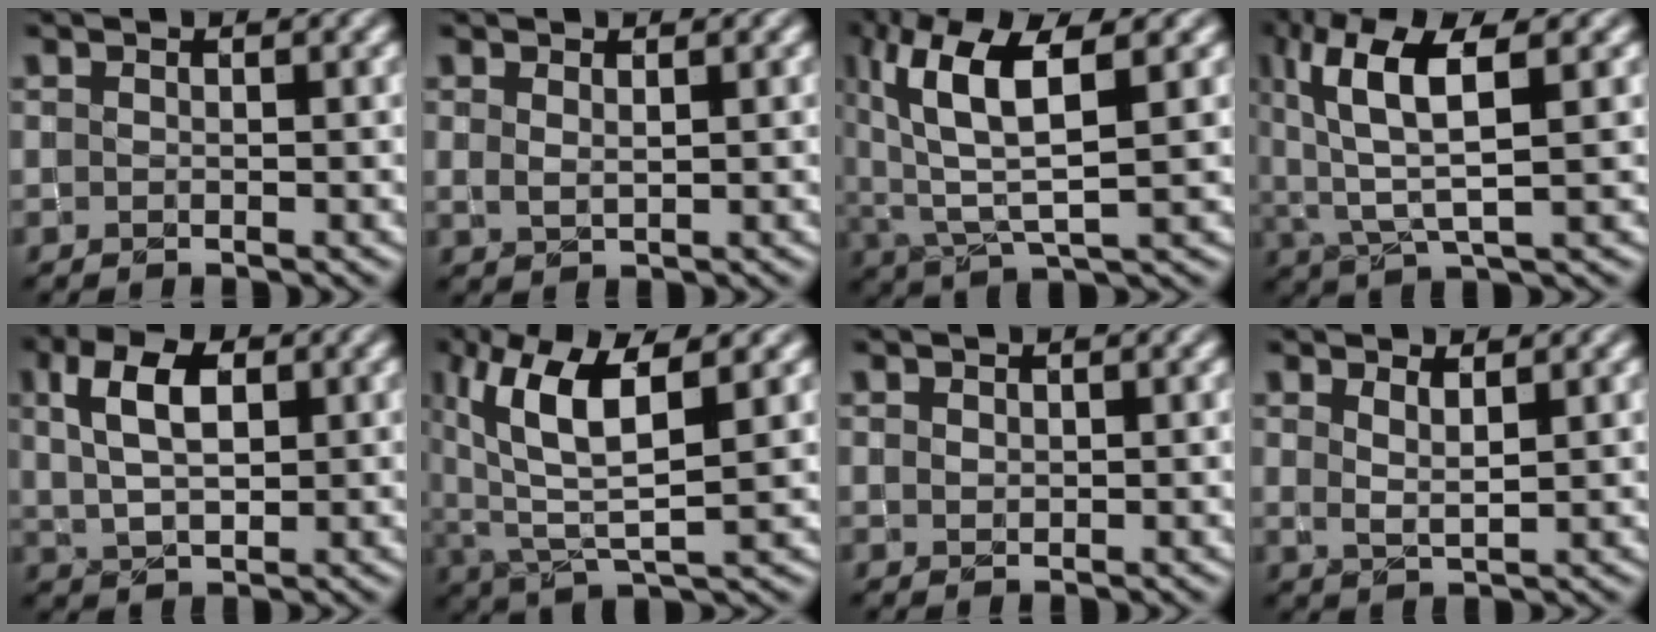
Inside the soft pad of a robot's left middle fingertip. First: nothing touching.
{"total": 0.9, "force": [0.7, 0.3, 0.4], "torque": [-0.011, 0.001, 0.017]}
{"total": 8.0, "force": [3.0, 2.5, 7.0], "torque": [-0.137, 0.010, 0.055]}
{"total": 7.2, "force": [2.6, 2.1, 6.4], "torque": [-0.130, 0.011, 0.048]}
{"total": 5.7, "force": [1.9, 3.2, 4.2], "torque": [-0.081, 0.013, 0.030]}
{"total": 8.0, "force": [3.0, 2.6, 7.0], "torque": [-0.137, 0.008, 0.053]}
{"total": 0.6, "force": [0.4, 0.5, 0.0], "torque": [-0.002, 0.001, 0.009]}
{"total": 1.8, "force": [1.3, 0.5, 1.1], "torque": [-0.020, -0.005, 0.028]}